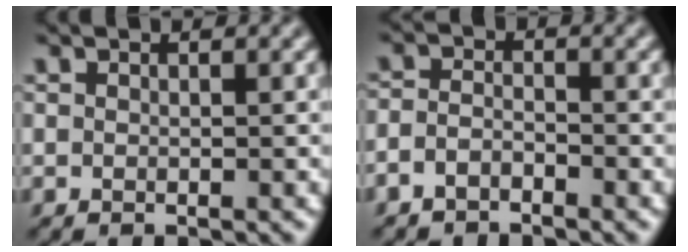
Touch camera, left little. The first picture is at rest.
{"total": 1.8, "force": [-1.6, 0.7, 0.5], "torque": [-0.012, 0.005, -0.037]}